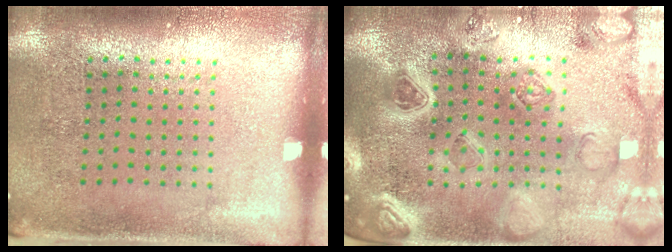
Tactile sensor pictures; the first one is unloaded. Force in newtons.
{"total": 3.4, "press": 3.3, "slide": 1.0}